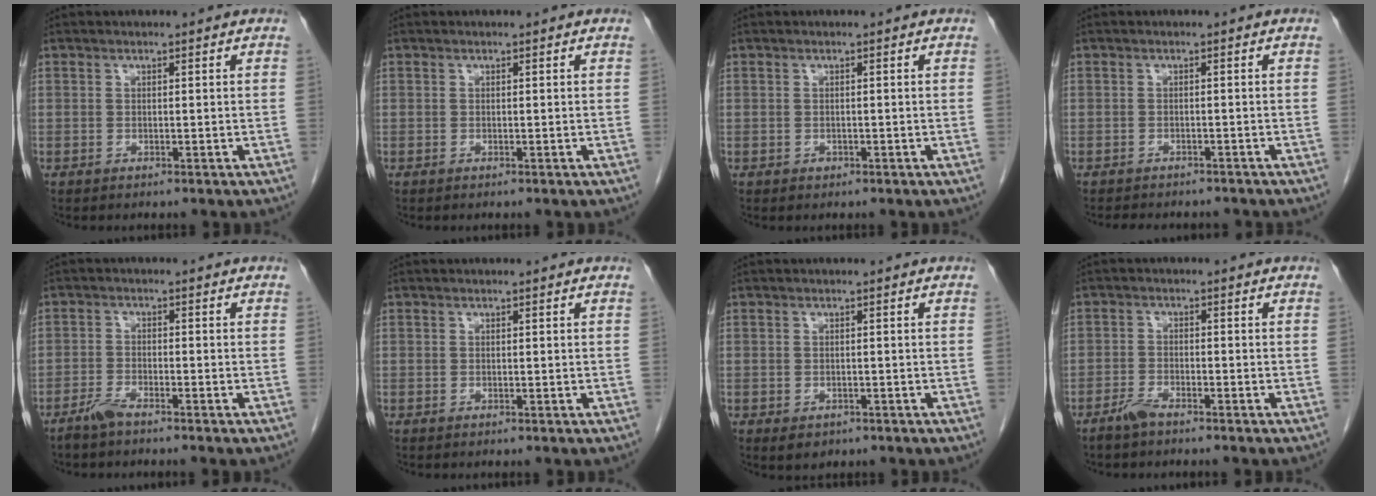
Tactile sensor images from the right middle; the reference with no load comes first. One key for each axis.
{"total": 0.0}
{"total": 0.6, "fx": -0.3, "fy": 0.5, "fz": 0.2, "tx": -0.004, "ty": 0.001, "tz": -0.004}
{"total": 6.8, "fx": -6.0, "fy": 2.2, "fz": 2.3, "tx": -0.032, "ty": 0.002, "tz": -0.075}
{"total": 2.7, "fx": -2.4, "fy": 0.1, "fz": 1.3, "tx": -0.034, "ty": -0.003, "tz": -0.050}
{"total": 0.0}
{"total": 2.4, "fx": -1.4, "fy": 1.7, "fz": 1.1, "tx": -0.012, "ty": 0.000, "tz": -0.009}
{"total": 2.6, "fx": -2.2, "fy": 0.3, "fz": 1.3, "tx": -0.031, "ty": -0.002, "tz": -0.044}